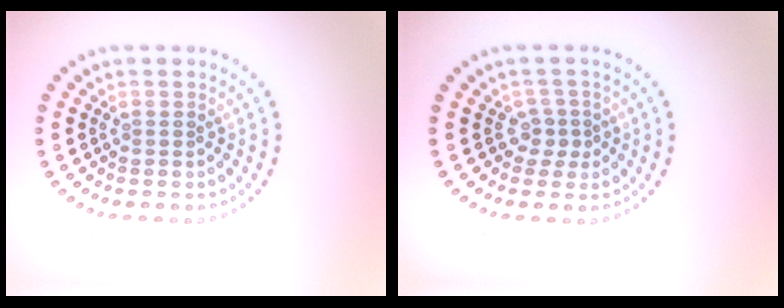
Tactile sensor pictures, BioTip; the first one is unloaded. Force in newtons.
{"total": 2.0, "press": 1.4, "slide": 1.4}